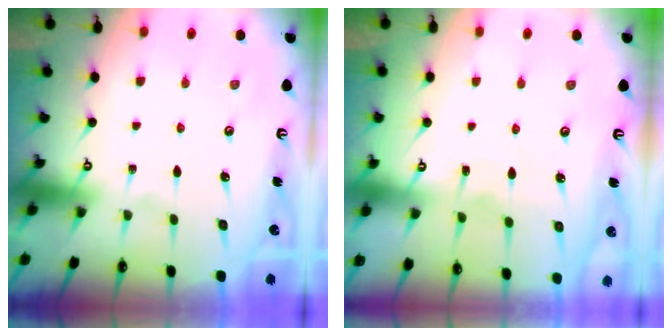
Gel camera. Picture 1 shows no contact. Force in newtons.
{"total": 3.3, "press": 3.3, "slide": 0.3}